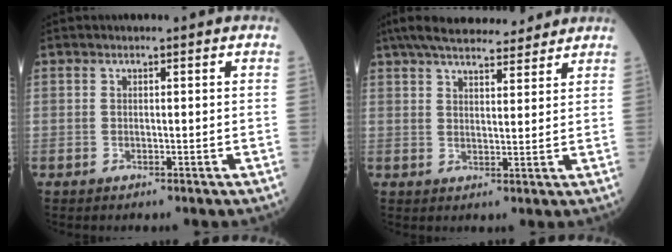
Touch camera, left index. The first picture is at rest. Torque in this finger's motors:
{"motor_torque": [0.74, -0.87, 0.03, 0.07]}